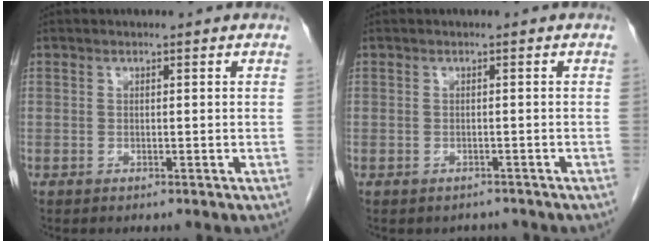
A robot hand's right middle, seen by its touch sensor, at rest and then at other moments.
{"total": 1.9, "force": [-1.6, 0.9, 0.0], "torque": [-0.001, 0.001, -0.023]}